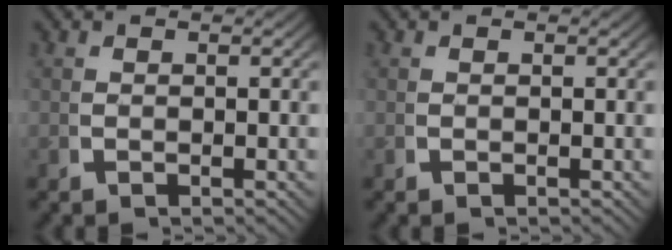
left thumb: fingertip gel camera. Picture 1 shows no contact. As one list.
[{"total": 0.0}]